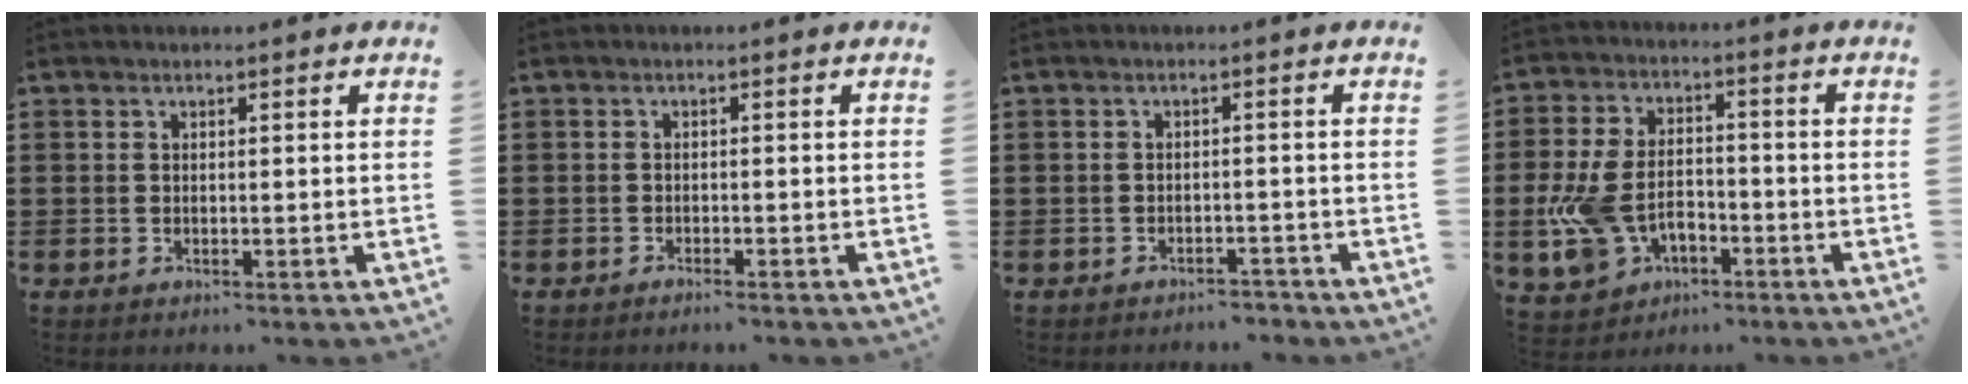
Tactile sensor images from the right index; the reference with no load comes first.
{"total": 1.1, "force": [-1.0, -0.1, 0.2], "torque": [-0.006, -0.002, -0.021]}
{"total": 1.7, "force": [-1.7, 0.3, 0.1], "torque": [-0.009, 0.002, -0.036]}
{"total": 8.4, "force": [-2.8, 5.3, 5.8], "torque": [-0.151, 0.005, -0.058]}